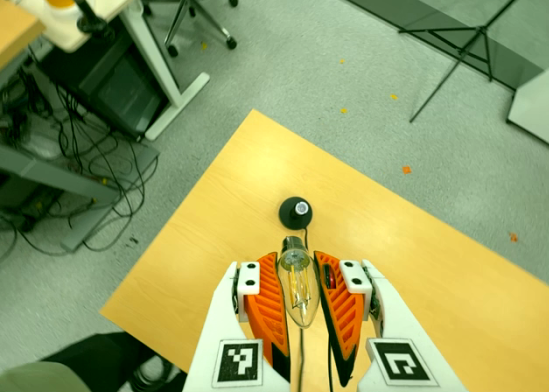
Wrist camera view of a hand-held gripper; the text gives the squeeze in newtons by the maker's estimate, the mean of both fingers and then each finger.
{"total": 20.2, "left": 22.0, "right": 18.3}